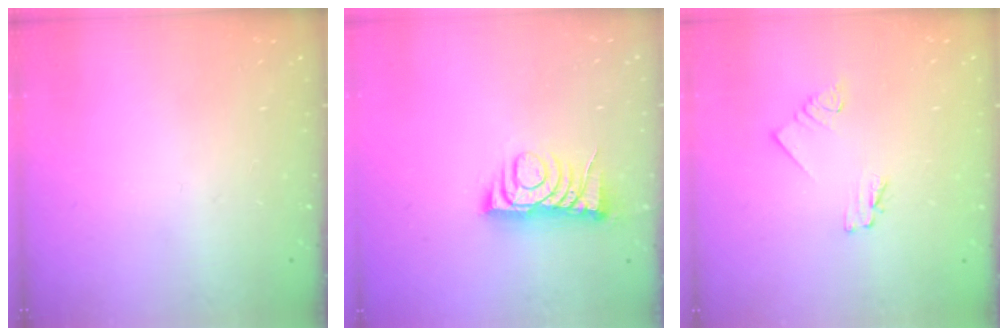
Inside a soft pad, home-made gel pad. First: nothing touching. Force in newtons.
{"total": 7.8, "press": 7.7, "slide": 0.7}
{"total": 1.6, "press": 1.5, "slide": 0.2}